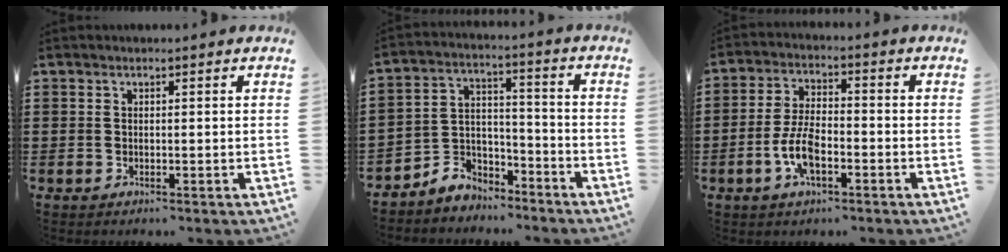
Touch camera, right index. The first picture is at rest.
{"total": 5.1, "force": [-4.4, 2.5, -0.4], "torque": [-0.007, 0.004, -0.092]}
{"total": 6.7, "force": [-2.5, 3.0, 5.4], "torque": [-0.122, 0.003, -0.052]}